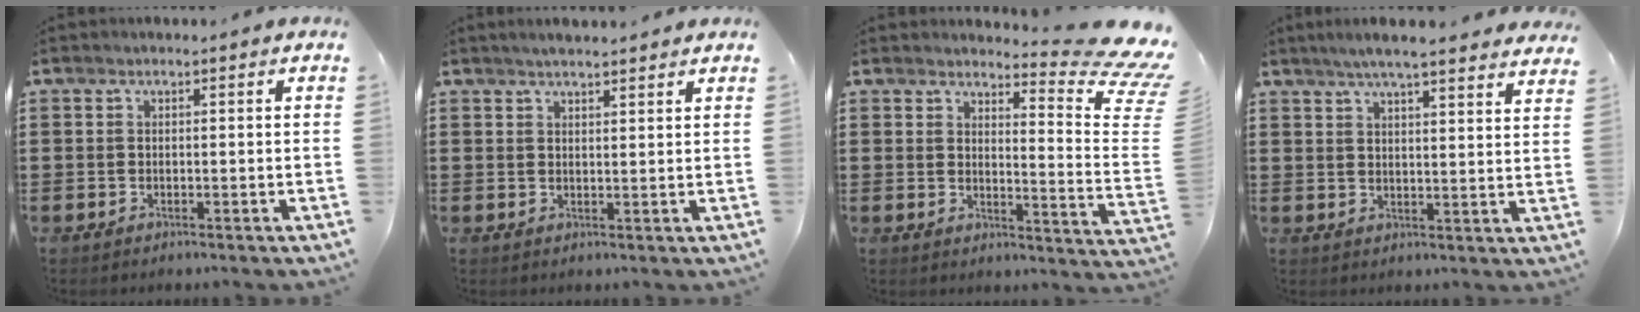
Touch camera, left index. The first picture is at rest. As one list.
[{"total": 2.0, "force": [1.9, 0.1, 0.5], "torque": [-0.013, 0.004, 0.036]}, {"total": 7.6, "force": [6.1, 0.9, 4.5], "torque": [-0.068, -0.058, 0.100]}, {"total": 5.1, "force": [4.6, -0.3, 2.1], "torque": [-0.053, -0.016, 0.081]}]